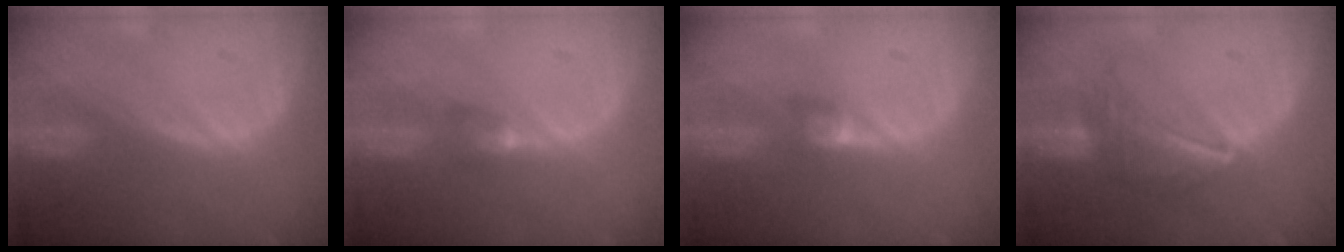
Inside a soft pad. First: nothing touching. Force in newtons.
{"total": 2.9, "press": 2.5, "slide": 1.5}
{"total": 2.6, "press": 2.3, "slide": 1.0}
{"total": 6.6, "press": 6.5, "slide": 1.0}